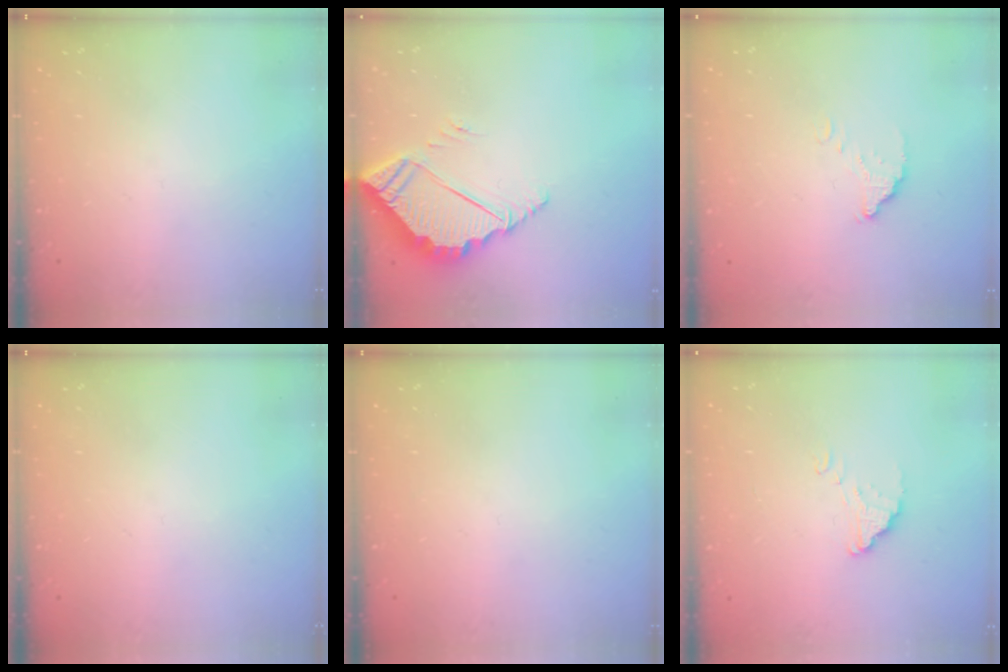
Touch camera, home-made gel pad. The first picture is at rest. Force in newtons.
{"total": 4.8, "press": 4.8, "slide": 0.3}
{"total": 4.0, "press": 4.0, "slide": 0.0}
{"total": 0.0}
{"total": 0.0}
{"total": 1.9, "press": 1.9, "slide": 0.0}